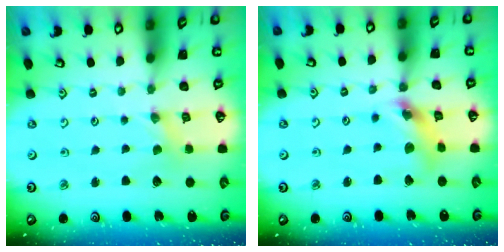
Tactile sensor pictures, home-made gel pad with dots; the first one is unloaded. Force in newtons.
{"total": 10.9, "press": 10.8, "slide": 1.4}